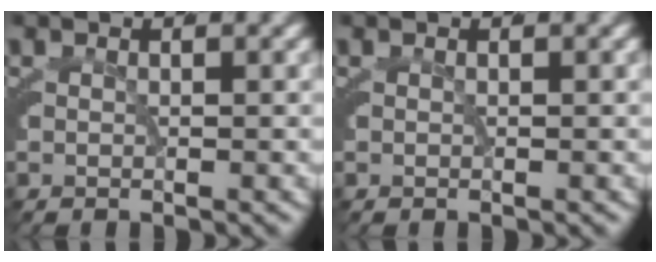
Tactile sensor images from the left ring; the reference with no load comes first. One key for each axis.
{"total": 0.0}